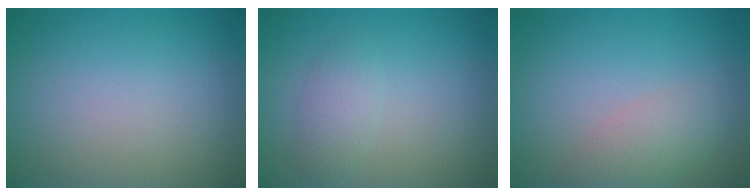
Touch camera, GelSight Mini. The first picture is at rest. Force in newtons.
{"total": 1.8, "press": 1.8, "slide": 0.1}
{"total": 2.8, "press": 2.8, "slide": 0.1}